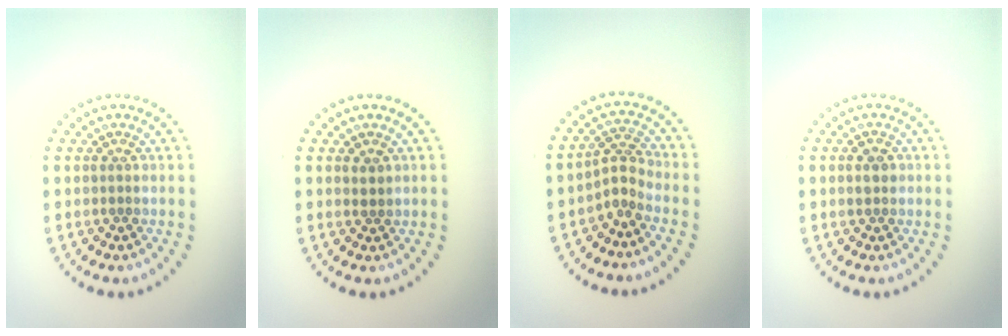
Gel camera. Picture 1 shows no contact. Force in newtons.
{"total": 1.0, "press": 0.9, "slide": 0.4}
{"total": 2.2, "press": 1.4, "slide": 1.7}
{"total": 1.9, "press": 1.9, "slide": 0.1}